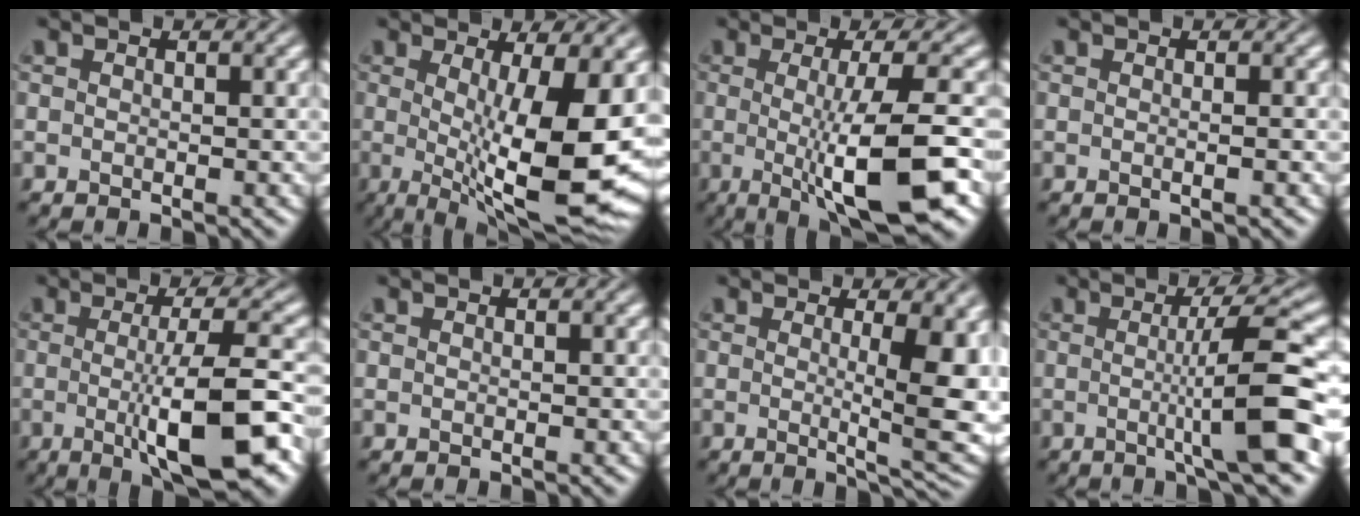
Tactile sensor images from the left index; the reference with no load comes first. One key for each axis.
{"total": 12.7, "fx": -0.3, "fy": 3.4, "fz": 12.3, "tx": -0.170, "ty": -0.019, "tz": -0.002}
{"total": 9.2, "fx": -1.3, "fy": 1.9, "fz": 8.9, "tx": -0.118, "ty": -0.015, "tz": -0.020}
{"total": 1.0, "fx": 0.0, "fy": 0.5, "fz": 0.8, "tx": 0.010, "ty": 0.004, "tz": -0.006}
{"total": 8.9, "fx": -1.6, "fy": 1.9, "fz": 8.5, "tx": -0.119, "ty": -0.005, "tz": -0.027}
{"total": 0.0}
{"total": 7.6, "fx": 0.2, "fy": 1.7, "fz": 7.4, "tx": -0.096, "ty": -0.004, "tz": 0.007}
{"total": 7.2, "fx": -0.8, "fy": 0.7, "fz": 7.2, "tx": -0.102, "ty": 0.008, "tz": -0.017}